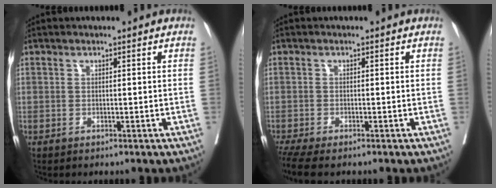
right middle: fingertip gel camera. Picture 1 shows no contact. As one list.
[{"total": 5.2, "force": [-4.1, 0.9, 2.9], "torque": [-0.051, -0.011, -0.073]}]